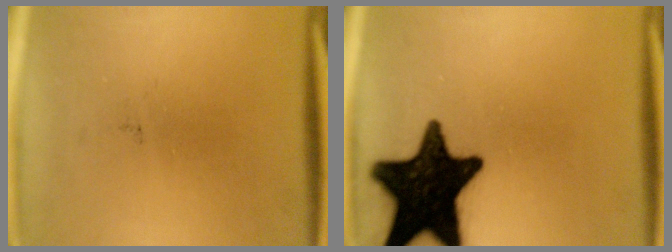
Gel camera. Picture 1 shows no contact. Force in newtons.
{"total": 19.3}